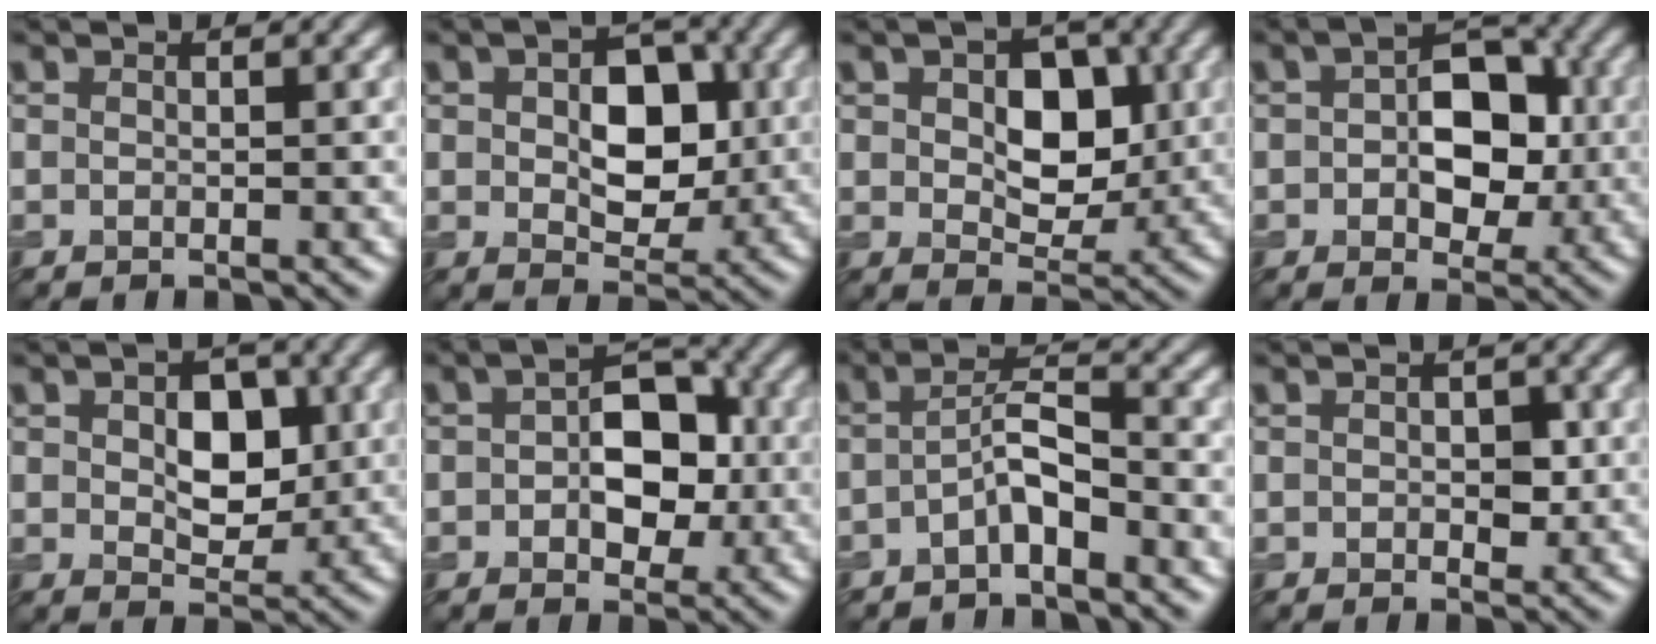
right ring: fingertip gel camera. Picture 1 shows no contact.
{"total": 6.5, "force": [0.8, 4.2, 4.9], "torque": [-0.079, 0.001, 0.018]}
{"total": 6.0, "force": [1.0, 3.9, 4.5], "torque": [-0.073, 0.001, 0.020]}
{"total": 7.0, "force": [0.4, 4.5, 5.3], "torque": [-0.071, 0.008, 0.004]}
{"total": 5.2, "force": [0.9, 3.3, 3.9], "torque": [-0.066, -0.001, 0.021]}
{"total": 6.2, "force": [0.2, 4.0, 4.8], "torque": [-0.063, 0.009, 0.001]}
{"total": 2.7, "force": [-1.2, 0.5, 2.3], "torque": [-0.049, 0.016, -0.026]}
{"total": 1.8, "force": [0.4, 1.1, 1.3], "torque": [-0.021, 0.002, 0.010]}